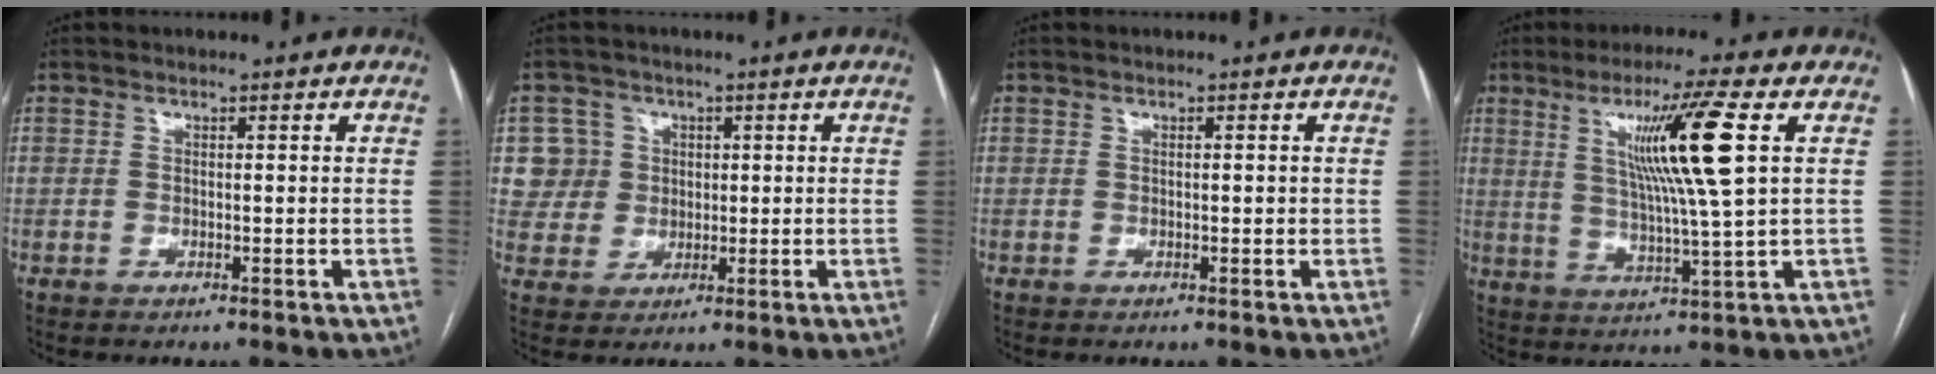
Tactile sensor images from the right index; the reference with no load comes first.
{"total": 6.2, "force": [1.6, 6.0, 0.0], "torque": [0.011, 0.016, 0.035]}
{"total": 0.6, "force": [0.0, 0.1, 0.6], "torque": [-0.009, 0.000, 0.001]}
{"total": 12.4, "force": [3.8, -1.6, 11.6], "torque": [-0.205, -0.003, 0.069]}